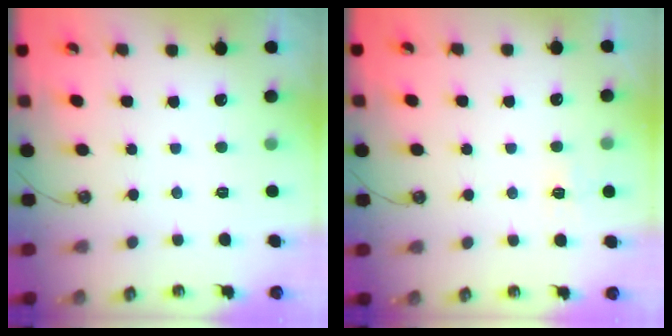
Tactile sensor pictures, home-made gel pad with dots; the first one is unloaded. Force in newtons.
{"total": 3.0, "press": 3.0, "slide": 0.3}